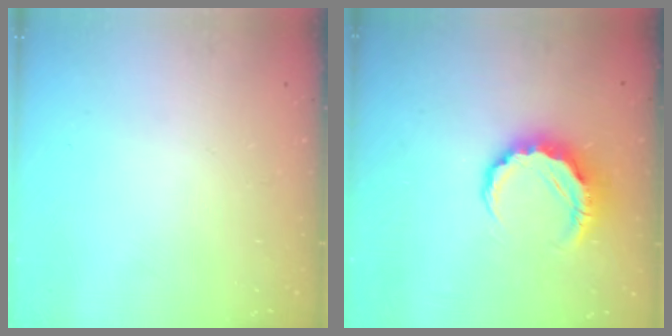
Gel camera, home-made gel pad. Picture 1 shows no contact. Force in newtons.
{"total": 8.1, "press": 7.9, "slide": 1.4}